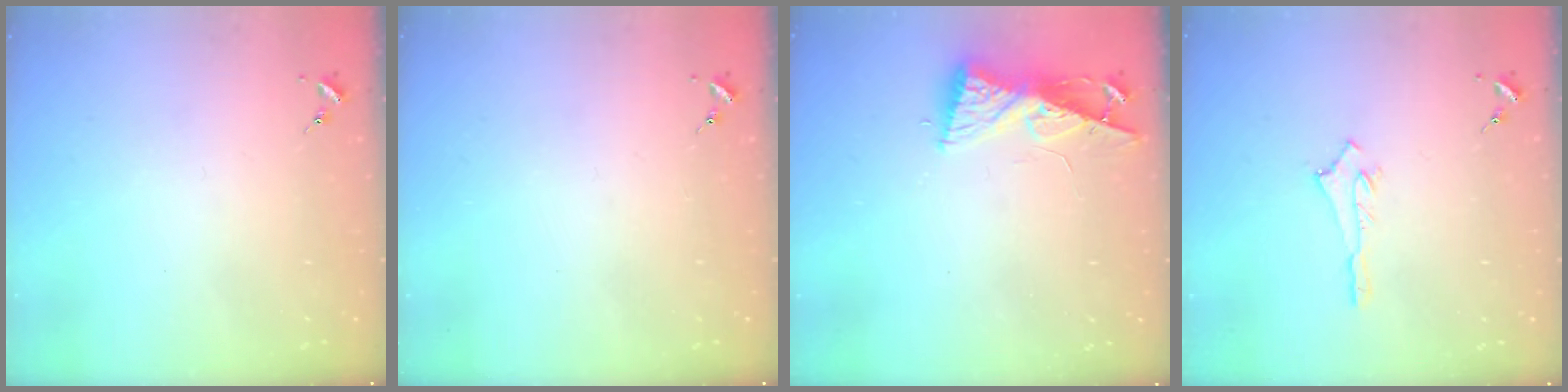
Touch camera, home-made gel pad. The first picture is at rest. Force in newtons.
{"total": 0.0}
{"total": 8.4, "press": 8.4, "slide": 0.8}
{"total": 3.0, "press": 3.0, "slide": 0.2}